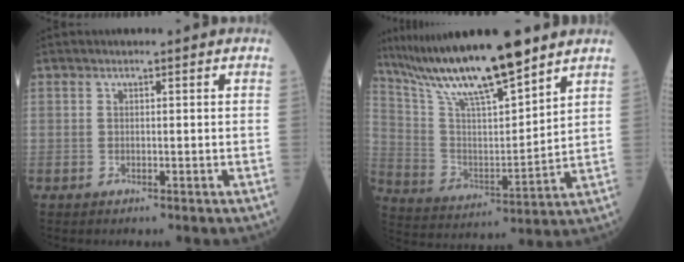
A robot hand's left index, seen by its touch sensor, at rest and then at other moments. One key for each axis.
{"total": 17.7, "fx": 14.3, "fy": 1.1, "fz": 10.4, "tx": -0.192, "ty": 0.004, "tz": 0.265}